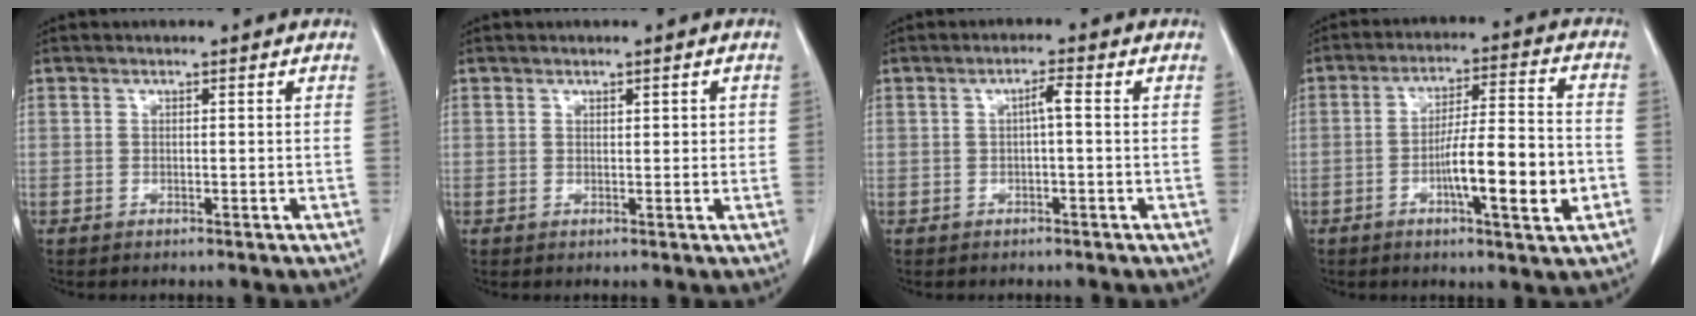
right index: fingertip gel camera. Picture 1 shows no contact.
{"total": 1.6, "force": [0.5, 0.6, 1.4], "torque": [-0.019, 0.004, 0.009]}
{"total": 2.0, "force": [0.1, 0.2, 2.0], "torque": [-0.034, 0.005, 0.001]}
{"total": 12.1, "force": [-3.7, 1.1, 11.5], "torque": [-0.184, 0.005, -0.057]}